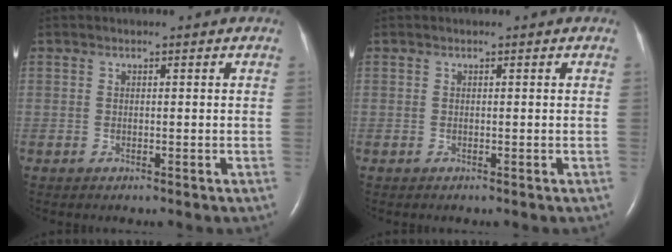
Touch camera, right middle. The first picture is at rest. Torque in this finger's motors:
{"motor_torque": [0.00, 0.00, 0.00, 0.00]}